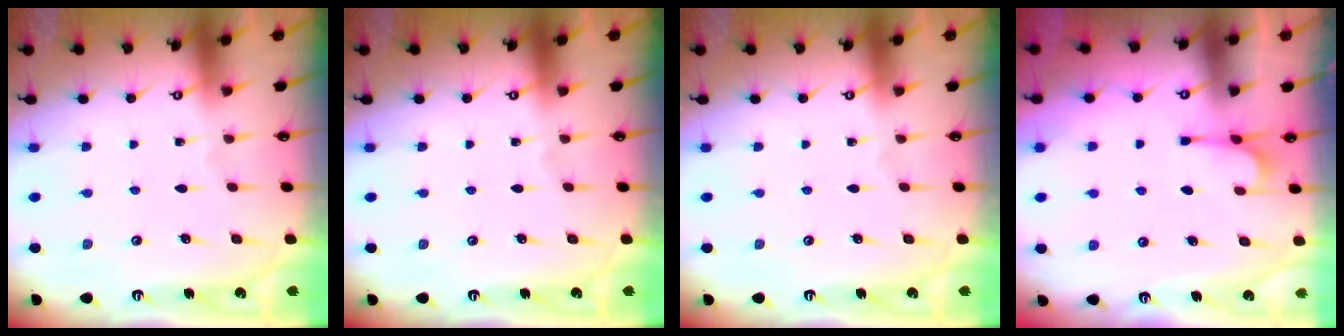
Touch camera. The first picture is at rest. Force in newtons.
{"total": 0.0}
{"total": 0.0}
{"total": 1.1, "press": 0.2, "slide": 1.1}